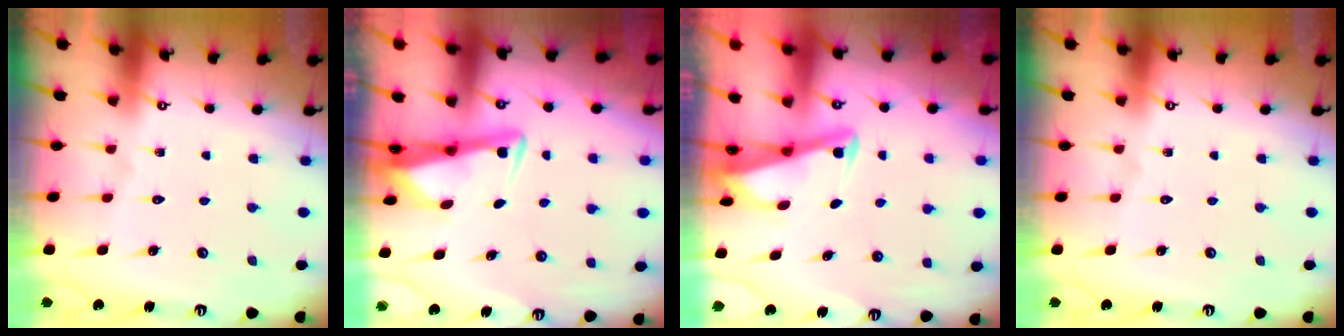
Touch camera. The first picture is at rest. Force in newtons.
{"total": 3.3, "press": 3.2, "slide": 0.5}
{"total": 2.8, "press": 2.8, "slide": 0.3}
{"total": 0.0}